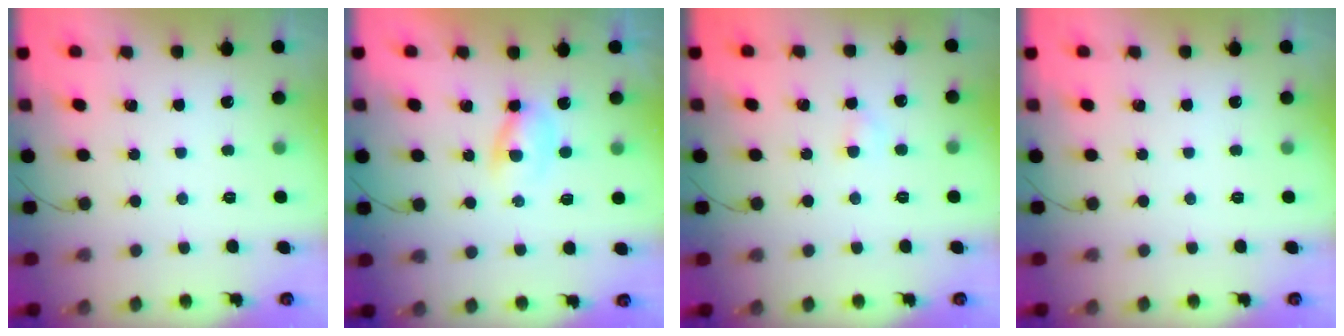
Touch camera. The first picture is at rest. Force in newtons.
{"total": 2.1, "press": 1.9, "slide": 0.9}
{"total": 2.6, "press": 2.4, "slide": 0.9}
{"total": 0.0}